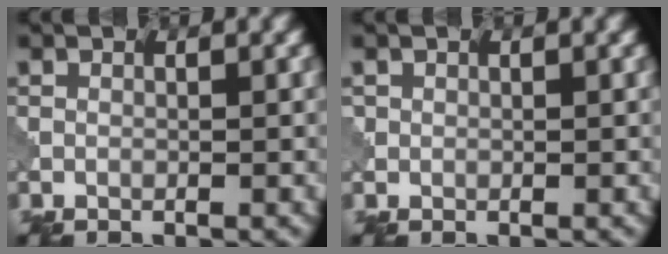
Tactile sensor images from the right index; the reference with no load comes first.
{"total": 0.8, "force": [0.5, 0.7, 0.0], "torque": [0.006, 0.002, 0.004]}